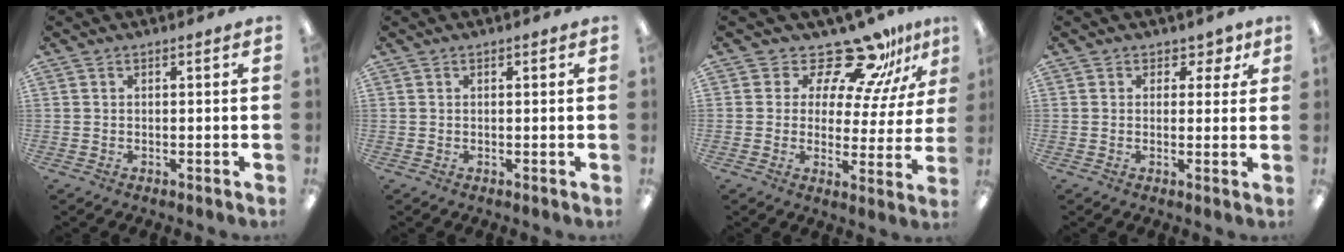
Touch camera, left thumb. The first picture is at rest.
{"total": 0.5, "force": [0.2, 0.2, 0.4], "torque": [-0.008, 0.002, 0.003]}
{"total": 15.7, "force": [13.0, 5.9, 6.5], "torque": [-0.103, -0.102, 0.228]}
{"total": 3.4, "force": [1.7, 2.8, 1.1], "torque": [-0.003, -0.004, 0.026]}